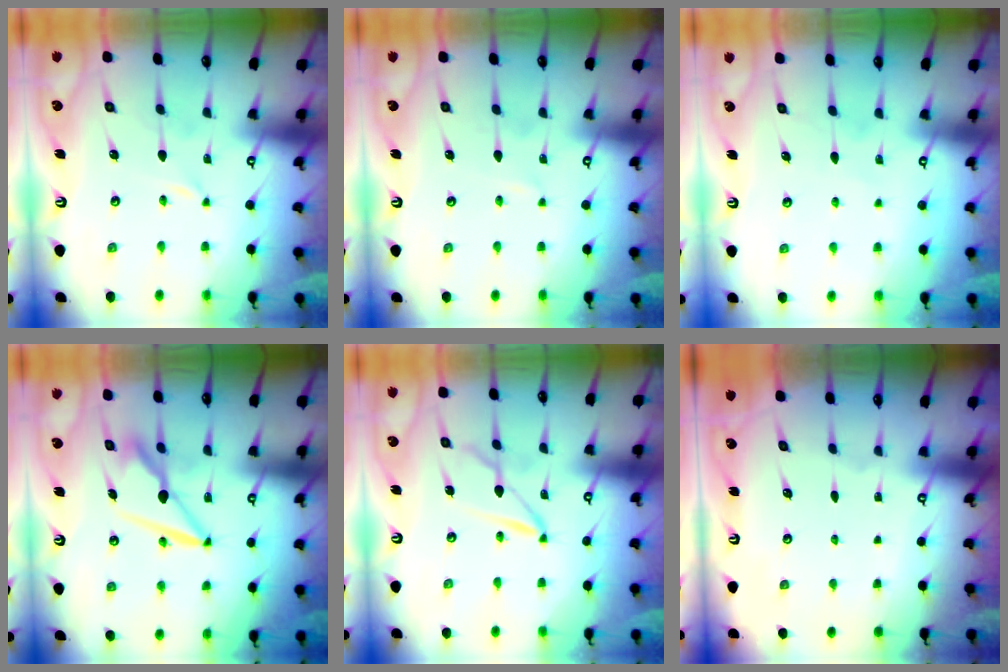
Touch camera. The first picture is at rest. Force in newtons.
{"total": 1.9, "press": 1.9, "slide": 0.2}
{"total": 5.0, "press": 5.0, "slide": 0.6}
{"total": 9.0, "press": 8.9, "slide": 1.3}
{"total": 5.4, "press": 5.4, "slide": 0.4}
{"total": 0.0}